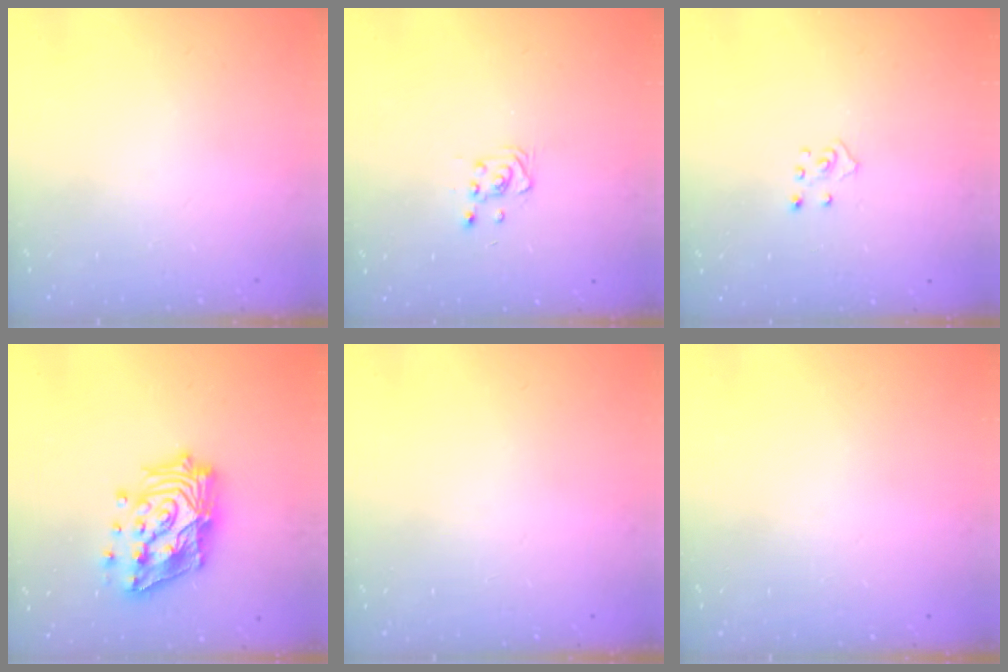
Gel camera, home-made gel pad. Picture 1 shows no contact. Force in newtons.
{"total": 3.8, "press": 3.7, "slide": 0.6}
{"total": 2.7, "press": 2.7, "slide": 0.2}
{"total": 20.1, "press": 19.9, "slide": 3.0}
{"total": 0.0}
{"total": 0.0}